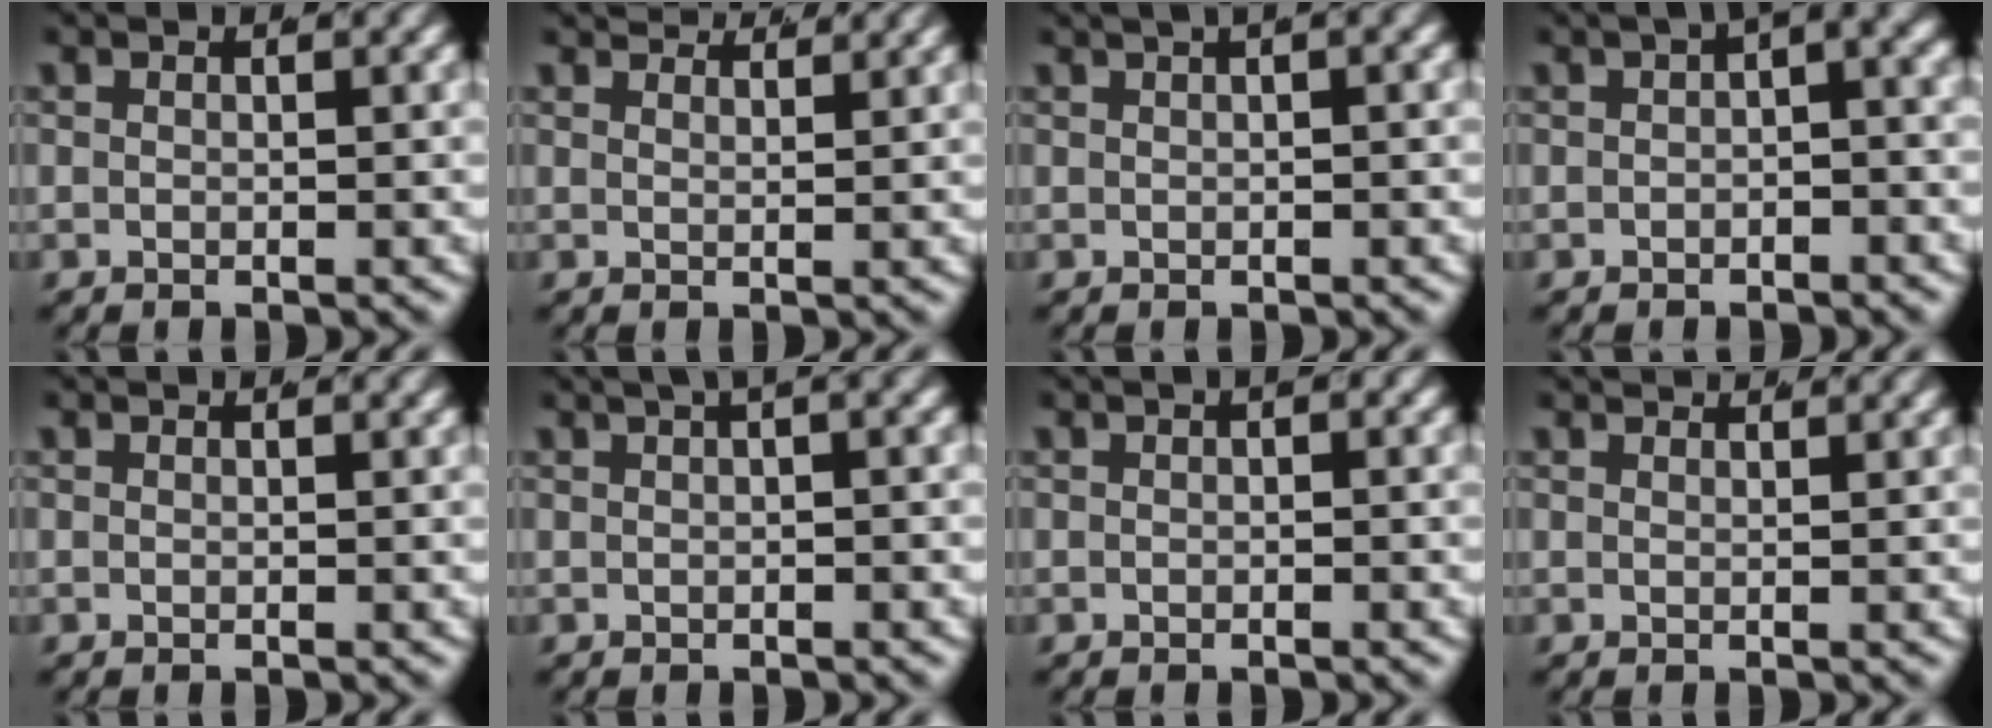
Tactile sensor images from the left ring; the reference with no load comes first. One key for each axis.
{"total": 3.3, "fx": 3.3, "fy": -0.2, "fz": 0.7, "tx": -0.004, "ty": -0.001, "tz": 0.053}
{"total": 2.5, "fx": 1.5, "fy": 0.5, "fz": 1.9, "tx": -0.012, "ty": 0.021, "tz": 0.017}
{"total": 2.2, "fx": 0.4, "fy": 0.7, "fz": 2.1, "tx": -0.020, "ty": 0.007, "tz": 0.006}
{"total": 0.0}
{"total": 3.3, "fx": 1.7, "fy": 0.7, "fz": 2.8, "tx": -0.023, "ty": 0.024, "tz": 0.021}
{"total": 0.6, "fx": 0.2, "fy": 0.1, "fz": 0.5, "tx": -0.006, "ty": 0.004, "tz": 0.002}
{"total": 1.8, "fx": 1.7, "fy": -0.5, "fz": 0.3, "tx": 0.004, "ty": -0.003, "tz": 0.028}